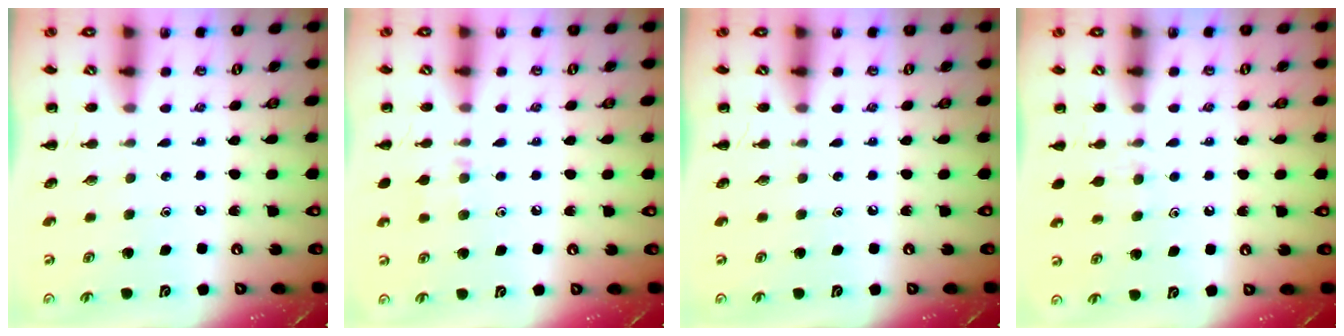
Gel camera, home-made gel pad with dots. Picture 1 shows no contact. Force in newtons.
{"total": 6.6, "press": 6.3, "slide": 2.0}
{"total": 0.0}
{"total": 5.9, "press": 5.6, "slide": 1.7}